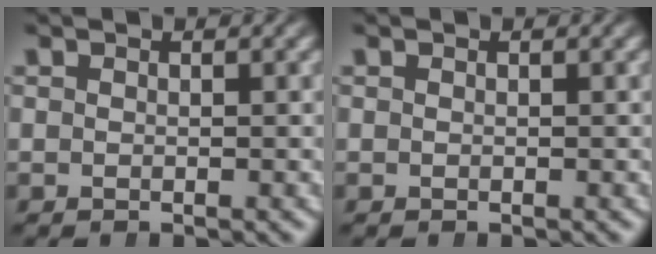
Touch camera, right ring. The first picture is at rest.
{"total": 0.0}